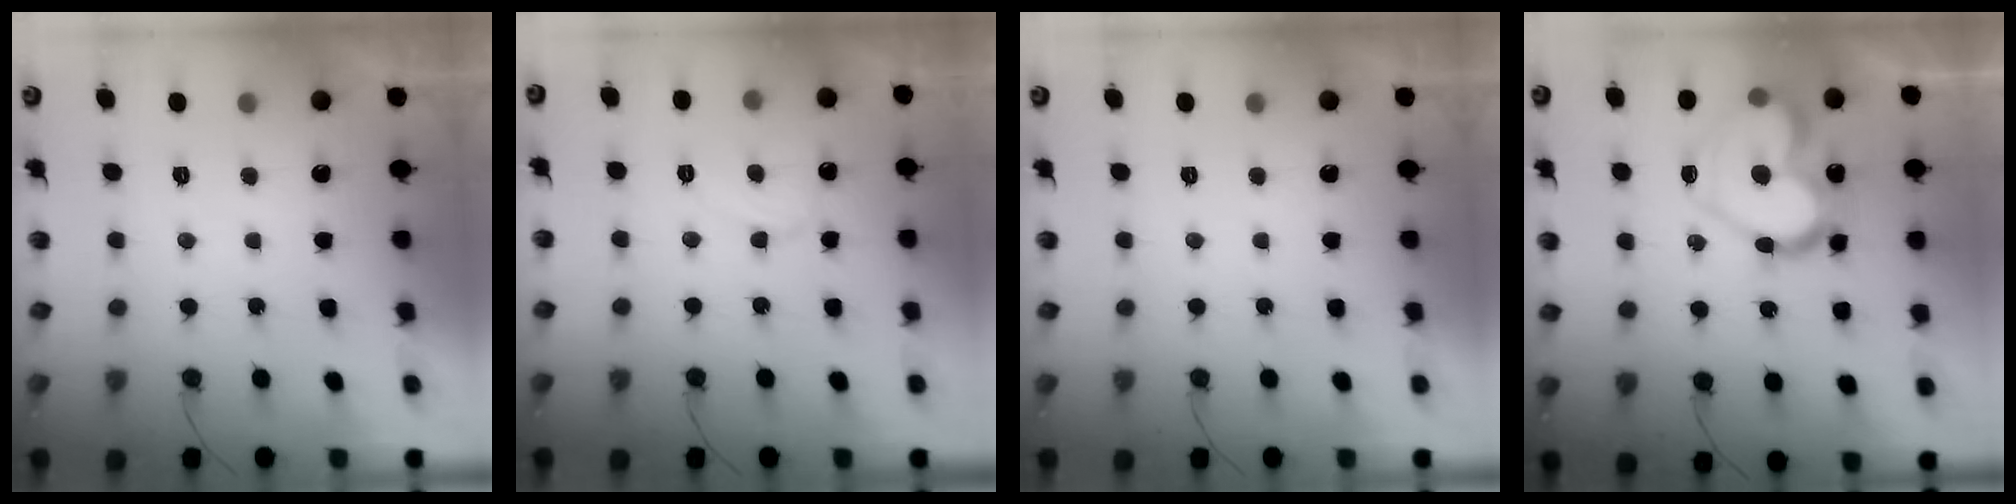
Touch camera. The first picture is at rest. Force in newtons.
{"total": 6.1, "press": 6.0, "slide": 0.7}
{"total": 0.0}
{"total": 19.7, "press": 19.7, "slide": 1.5}